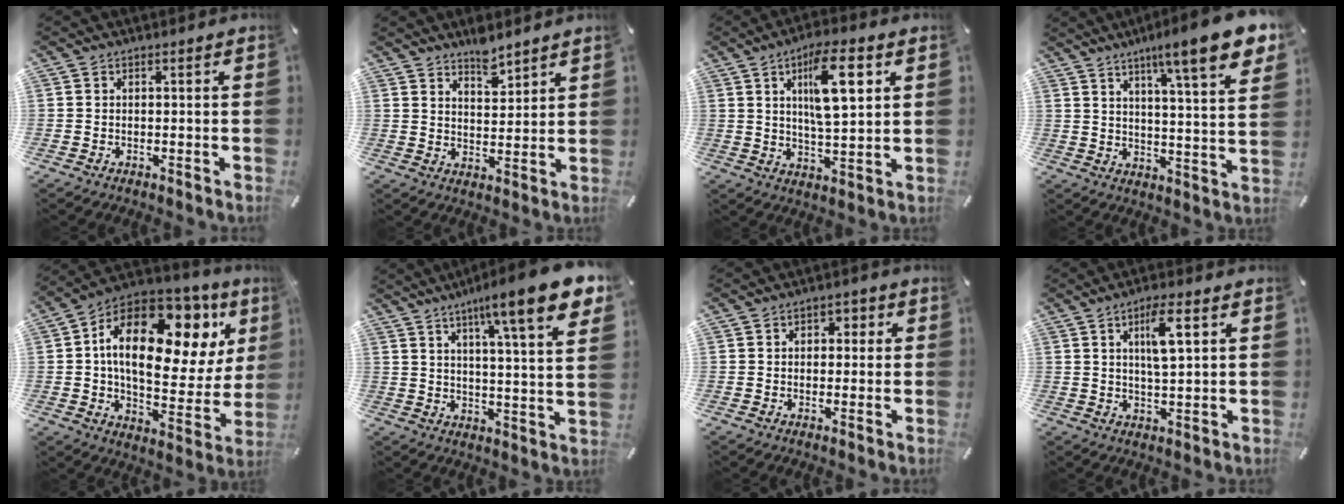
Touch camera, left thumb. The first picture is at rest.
{"total": 5.7, "force": [5.2, 2.0, 1.3], "torque": [-0.006, -0.039, 0.093]}
{"total": 13.0, "force": [5.1, 4.3, 11.2], "torque": [-0.188, -0.008, 0.078]}
{"total": 14.1, "force": [9.4, 1.3, 10.4], "torque": [-0.162, -0.057, 0.144]}
{"total": 24.2, "force": [9.0, 12.7, 18.5], "torque": [-0.311, -0.049, 0.146]}
{"total": 15.3, "force": [9.4, 1.6, 12.0], "torque": [-0.191, -0.051, 0.139]}
{"total": 2.6, "force": [-0.1, 2.1, 1.5], "torque": [-0.014, 0.005, -0.010]}
{"total": 7.9, "force": [3.0, 1.8, 7.1], "torque": [-0.130, -0.002, 0.045]}